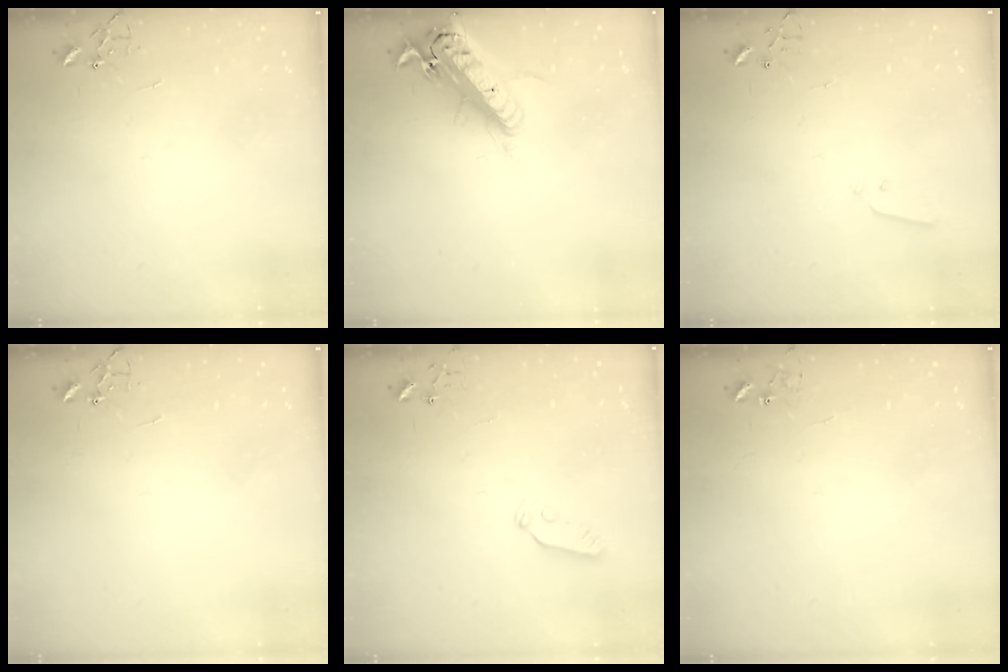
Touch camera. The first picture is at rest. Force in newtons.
{"total": 19.3, "press": 18.8, "slide": 4.3}
{"total": 3.2, "press": 3.1, "slide": 0.8}
{"total": 0.0}
{"total": 3.8, "press": 3.7, "slide": 0.5}
{"total": 5.9, "press": 5.9, "slide": 0.5}